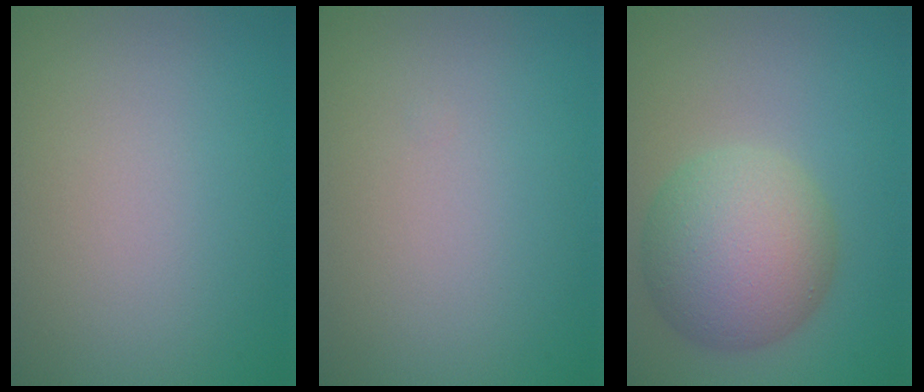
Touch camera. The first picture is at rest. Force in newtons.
{"total": 0.0}
{"total": 7.6, "press": 7.6, "slide": 0.1}